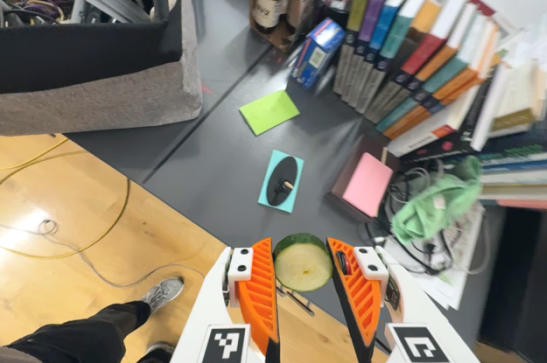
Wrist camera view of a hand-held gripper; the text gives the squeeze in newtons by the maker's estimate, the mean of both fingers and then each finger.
{"total": 8.3, "left": 8.7, "right": 7.9}